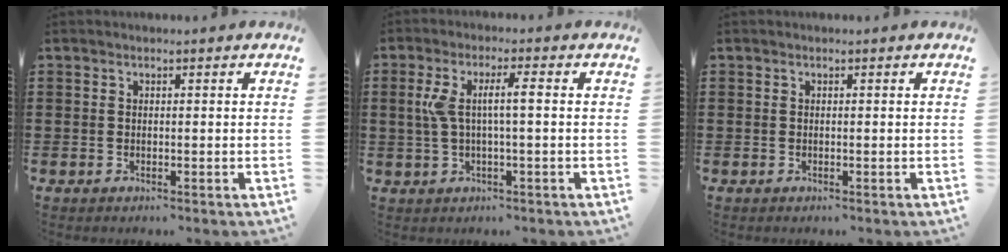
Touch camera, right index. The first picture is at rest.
{"total": 5.4, "force": [0.3, 0.7, 5.4], "torque": [-0.123, -0.006, -0.006]}
{"total": 0.0}